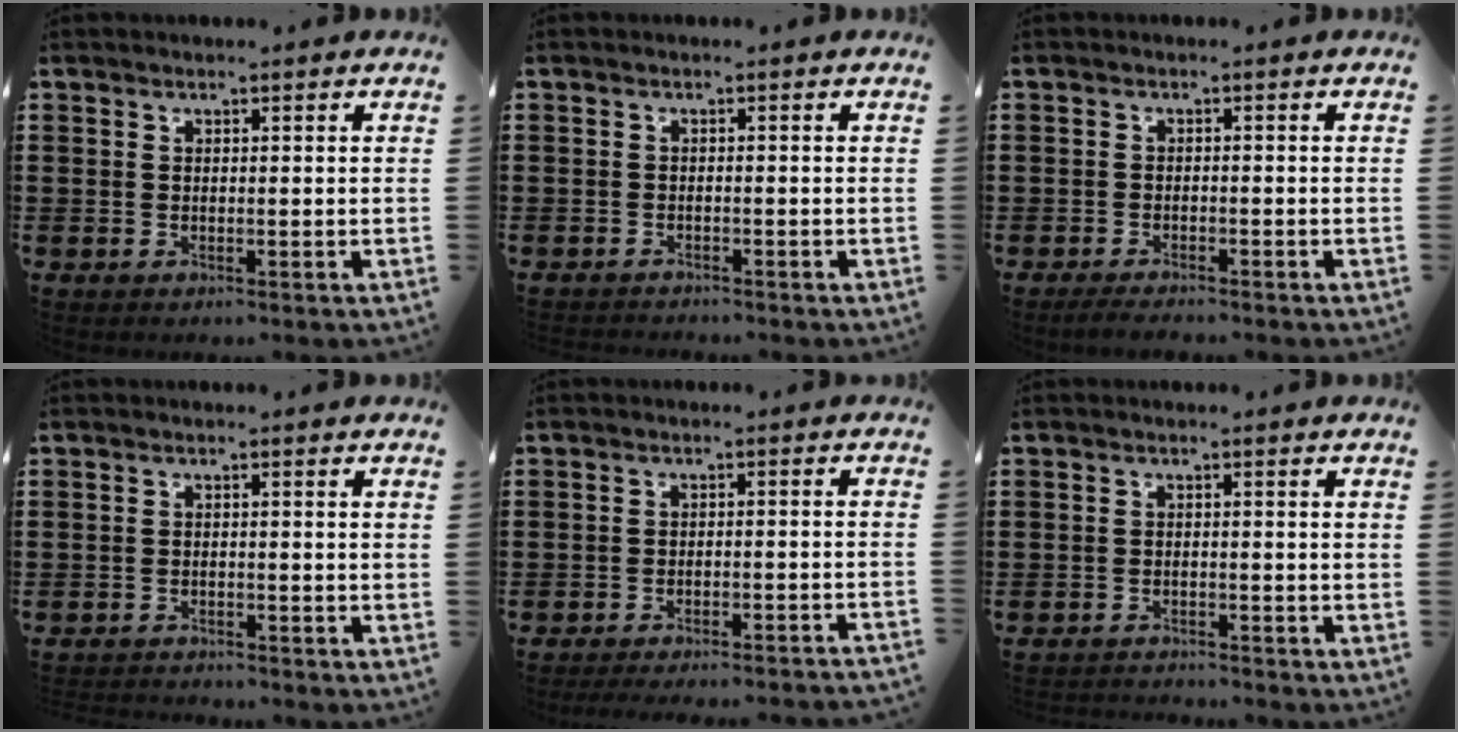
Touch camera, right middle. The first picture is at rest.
{"total": 0.8, "force": [-0.8, 0.0, 0.0], "torque": [-0.002, 0.000, -0.016]}
{"total": 1.6, "force": [-1.6, 0.1, 0.4], "torque": [-0.010, -0.001, -0.032]}
{"total": 1.3, "force": [-1.3, 0.0, 0.0], "torque": [-0.004, 0.001, -0.028]}
{"total": 3.2, "force": [-3.1, -0.3, 0.9], "torque": [-0.015, -0.001, -0.064]}
{"total": 1.5, "force": [-1.5, -0.1, 0.0], "torque": [-0.005, 0.001, -0.031]}